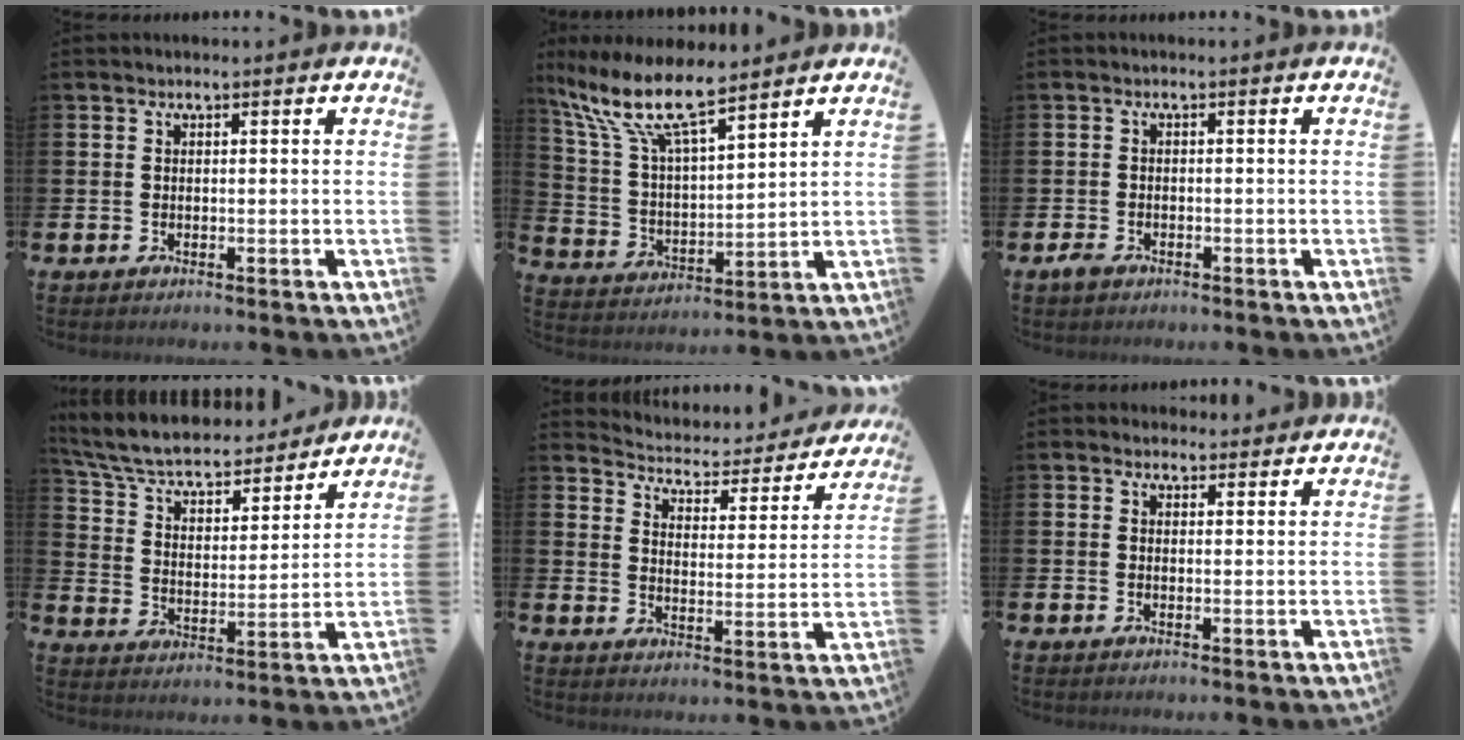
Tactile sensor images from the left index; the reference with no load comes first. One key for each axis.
{"total": 11.1, "fx": 9.1, "fy": 2.4, "fz": 5.9, "tx": -0.153, "ty": -0.043, "tz": 0.160}
{"total": 1.4, "fx": -0.8, "fy": 0.9, "fz": 0.7, "tx": -0.016, "ty": 0.002, "tz": -0.018}
{"total": 7.4, "fx": 6.7, "fy": 2.2, "fz": 2.3, "tx": -0.082, "ty": -0.048, "tz": 0.113}
{"total": 5.0, "fx": 4.3, "fy": 2.1, "fz": 1.5, "tx": -0.052, "ty": -0.034, "tz": 0.065}
{"total": 2.1, "fx": 1.9, "fy": 0.8, "fz": -0.1, "tx": 0.005, "ty": -0.005, "tz": 0.033}